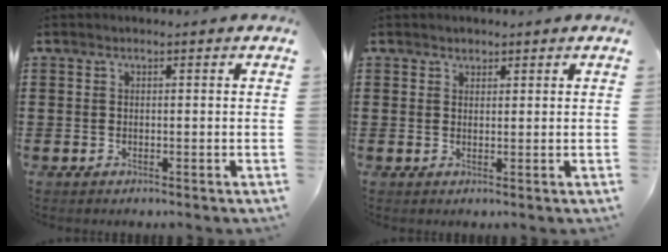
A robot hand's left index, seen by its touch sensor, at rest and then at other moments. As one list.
[{"total": 1.2, "force": [1.0, 0.6, 0.0], "torque": [0.006, 0.000, 0.018]}]